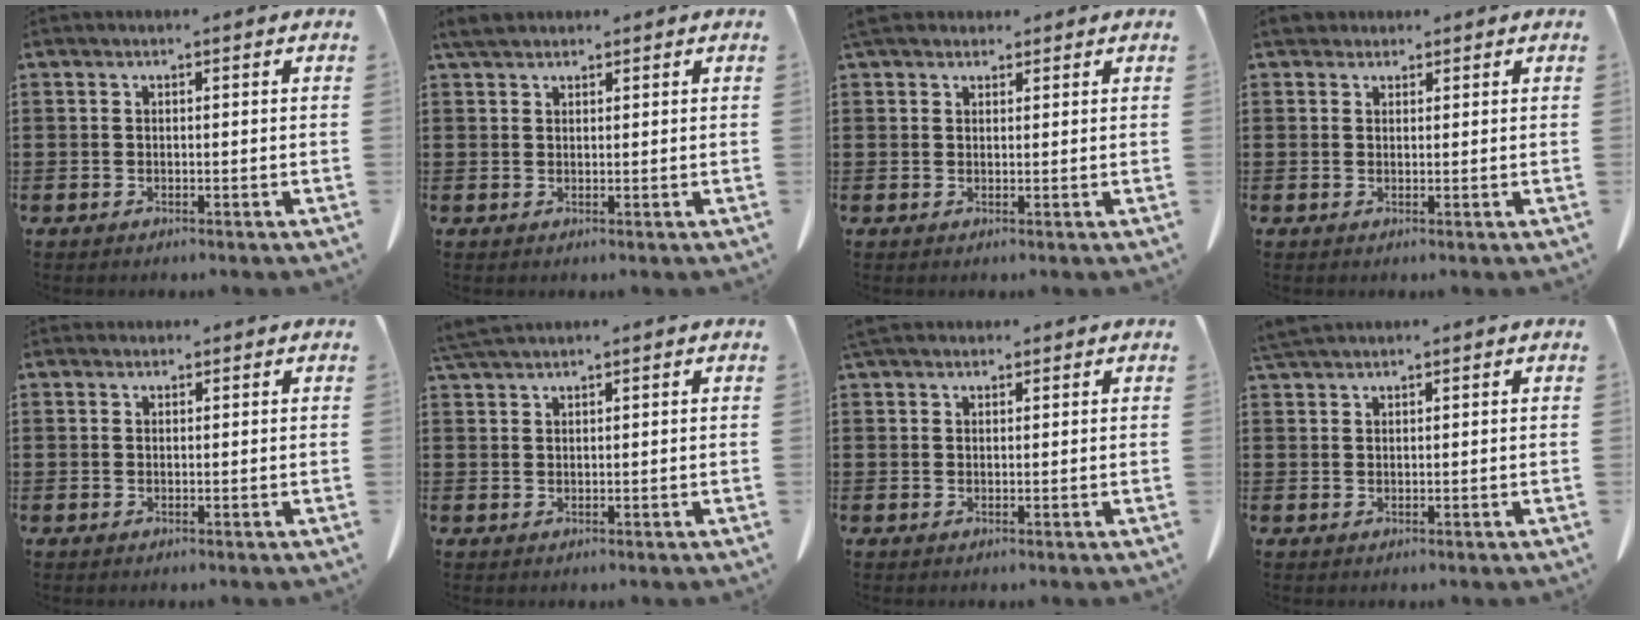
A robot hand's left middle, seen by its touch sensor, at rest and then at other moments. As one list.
[{"total": 2.5, "force": [2.0, 1.0, 1.2], "torque": [-0.030, 0.006, 0.039]}, {"total": 3.2, "force": [2.5, 1.4, 1.3], "torque": [-0.033, 0.007, 0.048]}, {"total": 2.5, "force": [1.9, 1.3, 0.8], "torque": [-0.023, 0.010, 0.038]}, {"total": 0.7, "force": [0.6, 0.4, 0.0], "torque": [-0.003, 0.003, 0.012]}, {"total": 2.6, "force": [2.3, 0.1, 1.2], "torque": [-0.029, 0.002, 0.045]}, {"total": 2.4, "force": [1.9, 1.0, 1.1], "torque": [-0.027, 0.007, 0.037]}, {"total": 2.2, "force": [2.0, 0.3, 0.9], "torque": [-0.023, 0.004, 0.038]}]